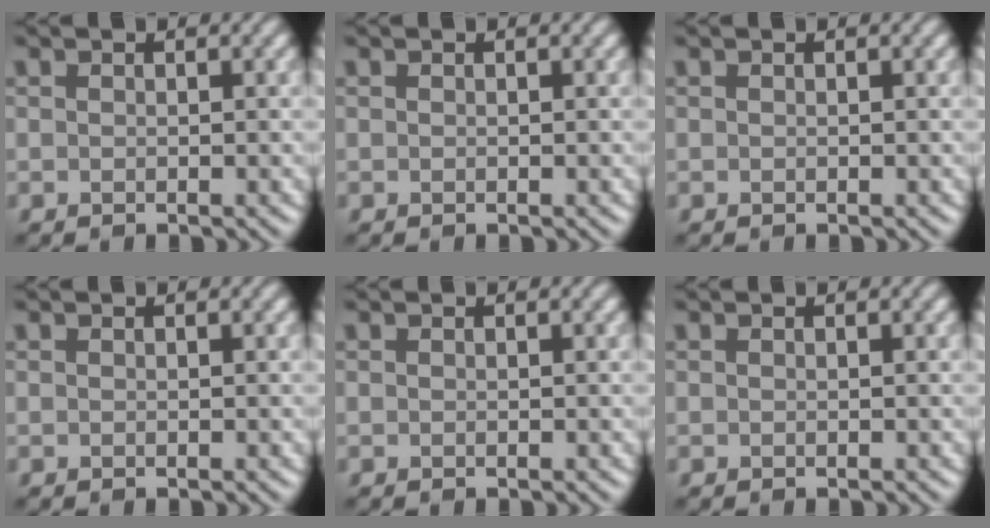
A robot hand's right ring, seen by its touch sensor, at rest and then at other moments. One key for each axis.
{"total": 0.0}
{"total": 0.0}
{"total": 0.0}
{"total": 0.0}
{"total": 0.0}